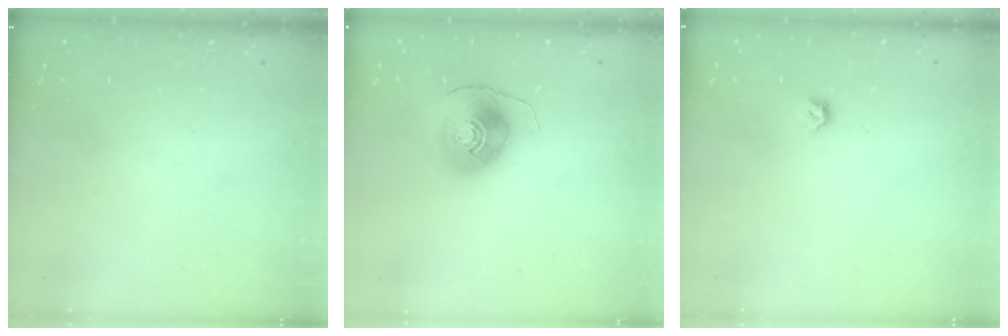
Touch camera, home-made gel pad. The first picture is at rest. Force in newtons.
{"total": 9.8, "press": 9.7, "slide": 1.2}
{"total": 3.4, "press": 3.3, "slide": 0.7}